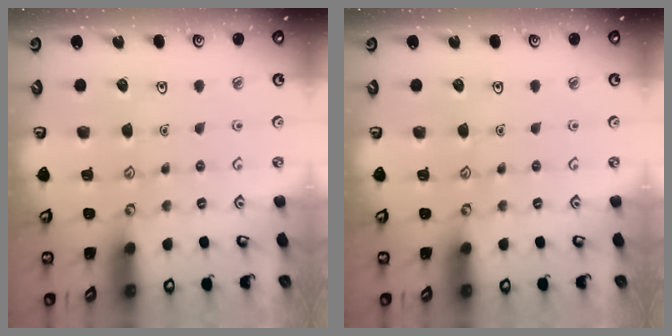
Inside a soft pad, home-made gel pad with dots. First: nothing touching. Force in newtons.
{"total": 0.0}